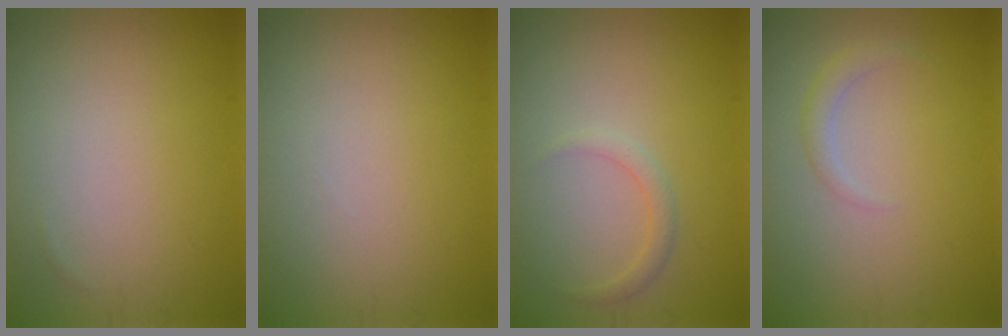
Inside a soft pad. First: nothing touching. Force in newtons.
{"total": 0.0}
{"total": 1.3, "press": 1.3, "slide": 0.1}
{"total": 1.4, "press": 1.4, "slide": 0.1}